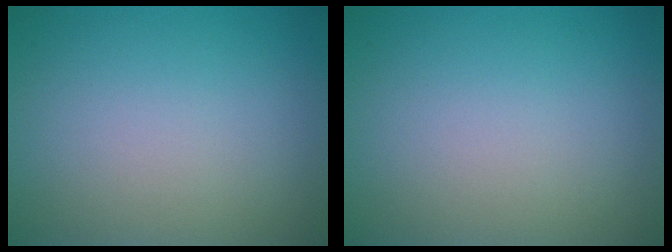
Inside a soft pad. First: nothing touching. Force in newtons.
{"total": 0.0}